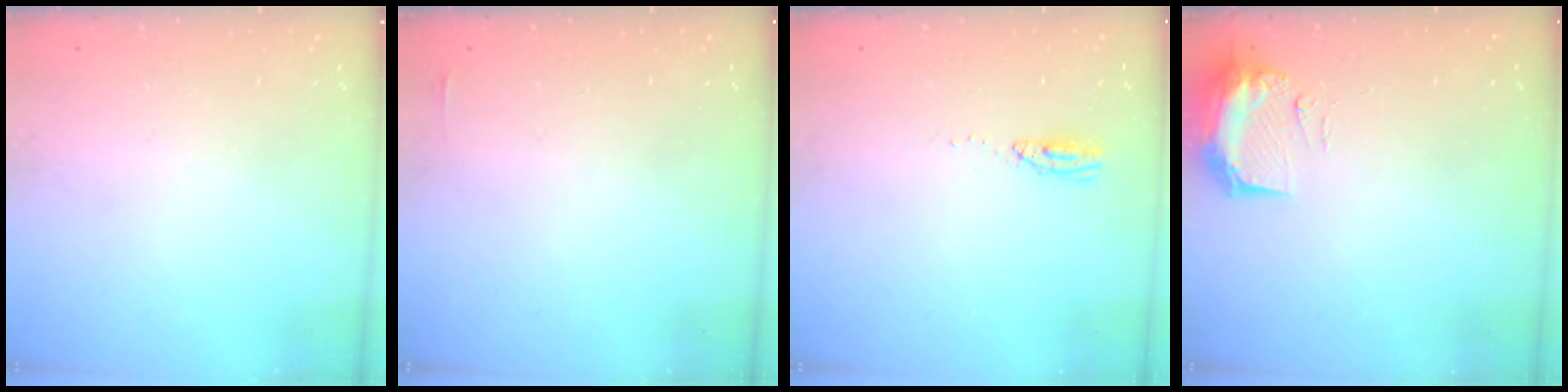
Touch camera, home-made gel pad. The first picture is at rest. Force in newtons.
{"total": 5.8, "press": 1.7, "slide": 5.5}
{"total": 3.6, "press": 3.4, "slide": 1.3}
{"total": 11.4, "press": 10.0, "slide": 5.4}